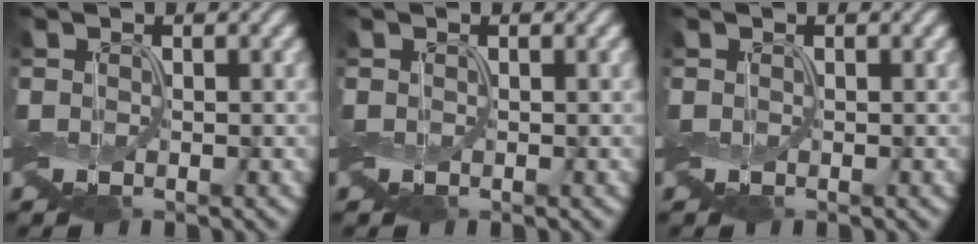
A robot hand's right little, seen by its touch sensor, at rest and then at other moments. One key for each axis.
{"total": 0.0}
{"total": 0.0}